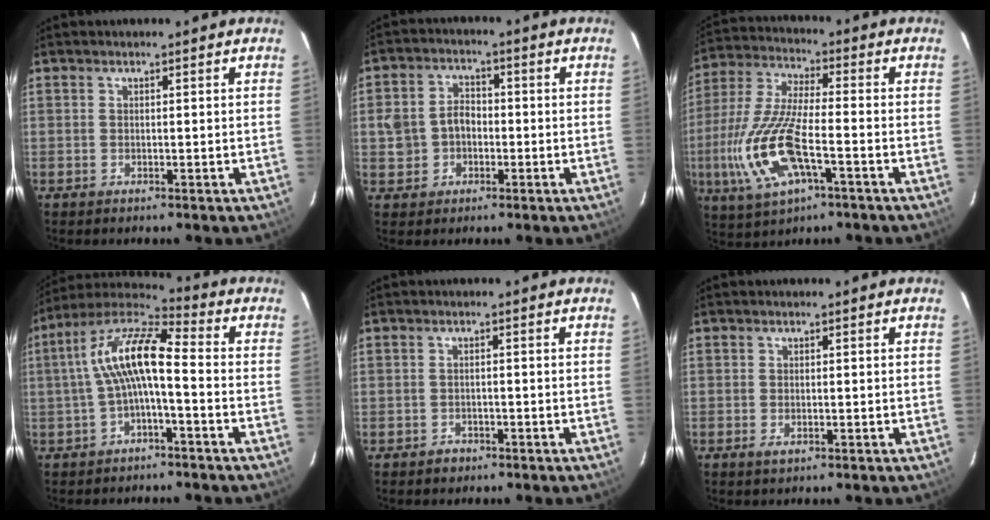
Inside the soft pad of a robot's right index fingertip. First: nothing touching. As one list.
[{"total": 6.3, "force": [-1.0, 5.5, 3.0], "torque": [-0.070, 0.020, -0.010]}, {"total": 16.0, "force": [-5.1, 5.2, 14.3], "torque": [-0.317, -0.014, -0.097]}, {"total": 11.0, "force": [-1.1, 2.9, 10.5], "torque": [-0.214, 0.024, -0.027]}, {"total": 2.1, "force": [-1.2, 1.7, 0.1], "torque": [-0.006, 0.005, -0.016]}, {"total": 1.0, "force": [-0.3, 0.5, 0.8], "torque": [-0.015, -0.002, -0.003]}]